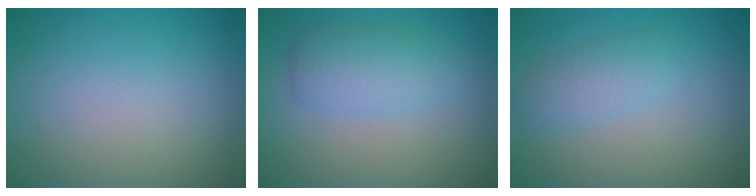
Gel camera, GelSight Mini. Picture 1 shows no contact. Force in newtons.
{"total": 3.5, "press": 3.5, "slide": 0.2}
{"total": 2.2, "press": 2.2, "slide": 0.1}